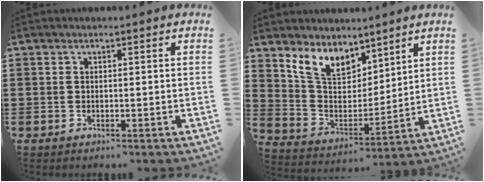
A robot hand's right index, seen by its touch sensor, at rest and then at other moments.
{"total": 8.5, "force": [6.4, 4.6, 3.1], "torque": [-0.097, -0.019, 0.122]}